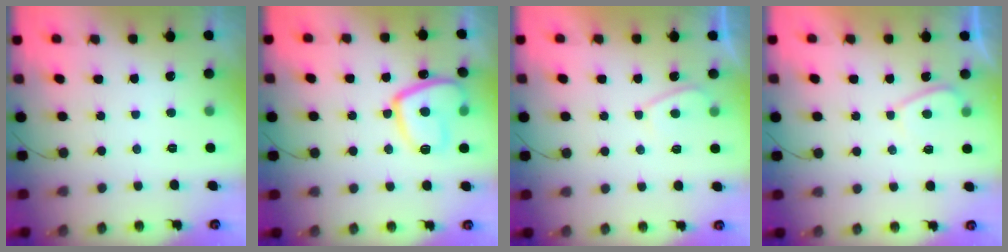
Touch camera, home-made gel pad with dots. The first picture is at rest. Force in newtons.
{"total": 13.9, "press": 13.8, "slide": 1.4}
{"total": 2.8, "press": 2.8, "slide": 0.7}
{"total": 2.8, "press": 2.7, "slide": 0.7}